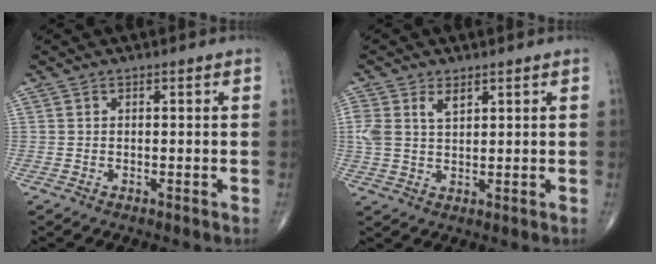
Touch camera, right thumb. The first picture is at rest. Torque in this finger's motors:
{"motor_torque": [0.01, 0.01, 0.41, 0.40, 0.03]}